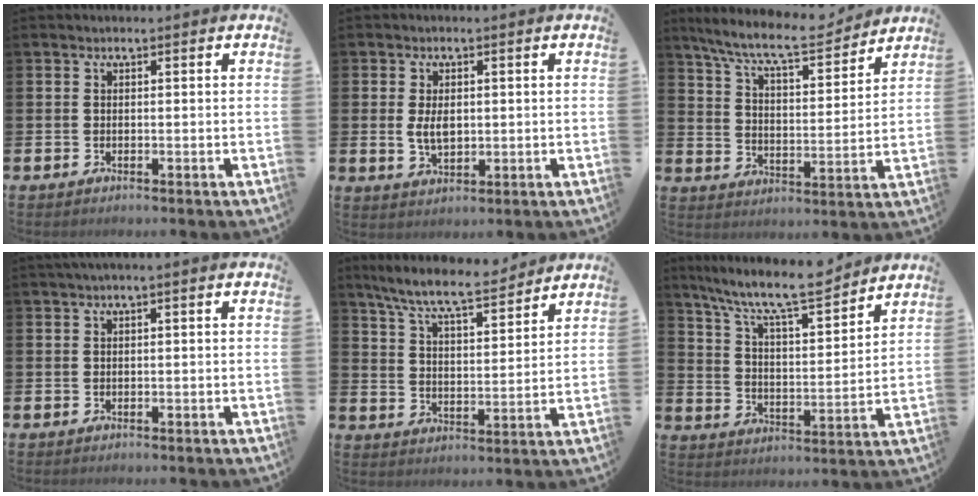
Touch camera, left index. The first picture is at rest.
{"total": 3.6, "force": [0.4, 2.1, 2.9], "torque": [-0.043, 0.000, 0.003]}
{"total": 9.6, "force": [8.7, 1.5, 3.8], "torque": [-0.103, -0.053, 0.152]}
{"total": 0.8, "force": [0.0, 0.0, 0.8], "torque": [-0.020, 0.001, 0.001]}
{"total": 8.5, "force": [7.8, 0.9, 3.4], "torque": [-0.096, -0.041, 0.139]}
{"total": 10.1, "force": [9.2, 1.2, 4.0], "torque": [-0.108, -0.062, 0.160]}